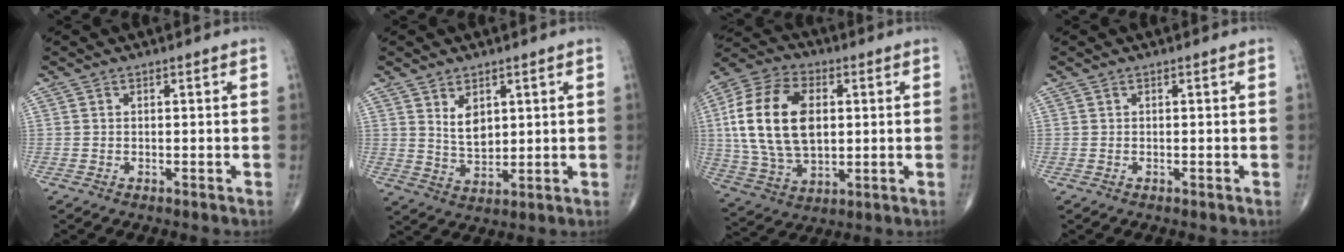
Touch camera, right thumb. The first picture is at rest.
{"total": 5.2, "force": [2.1, 3.1, 3.7], "torque": [-0.050, -0.023, 0.046]}
{"total": 20.1, "force": [2.3, 12.3, 15.7], "torque": [-0.304, 0.000, 0.043]}
{"total": 0.0}